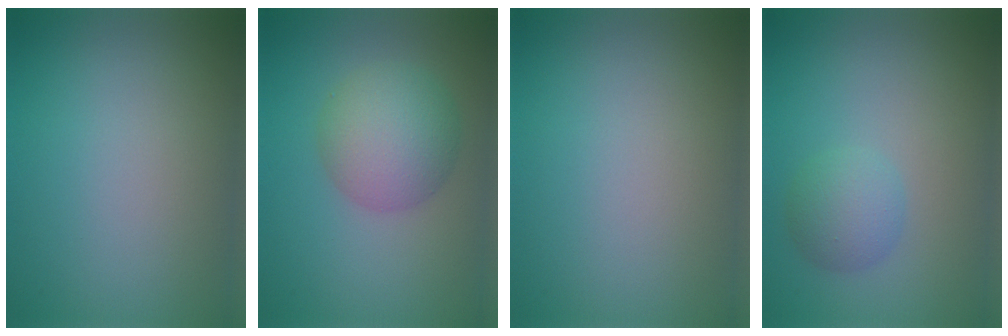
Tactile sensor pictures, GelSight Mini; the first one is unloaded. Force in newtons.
{"total": 5.7, "press": 5.7, "slide": 0.1}
{"total": 0.0}
{"total": 2.8, "press": 2.8, "slide": 0.1}